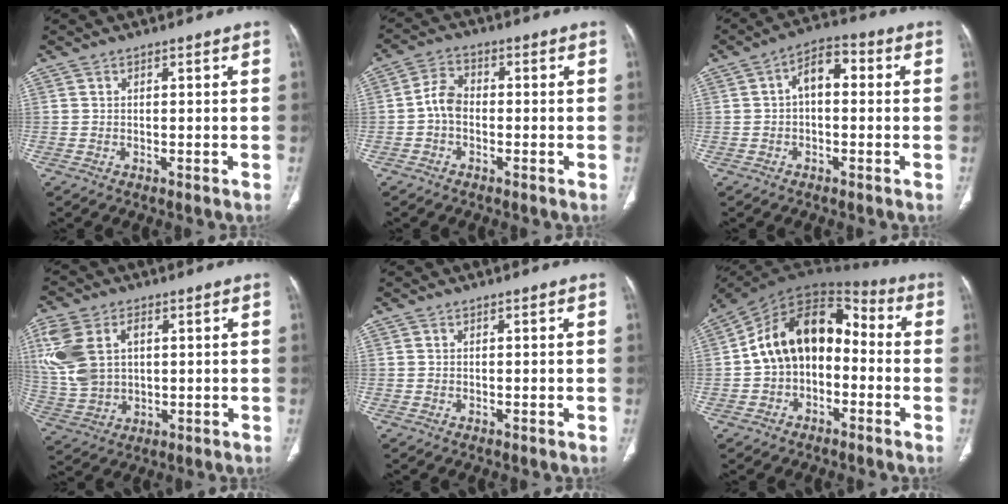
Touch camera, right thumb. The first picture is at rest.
{"total": 4.8, "force": [-1.0, 3.3, 3.3], "torque": [-0.054, 0.015, -0.029]}
{"total": 6.7, "force": [0.5, 3.9, 5.5], "torque": [-0.073, 0.026, -0.004]}
{"total": 13.9, "force": [3.5, 9.4, 9.6], "torque": [-0.215, 0.006, 0.078]}
{"total": 0.0}
{"total": 15.7, "force": [-1.5, 10.9, 11.2], "torque": [-0.155, 0.060, -0.040]}